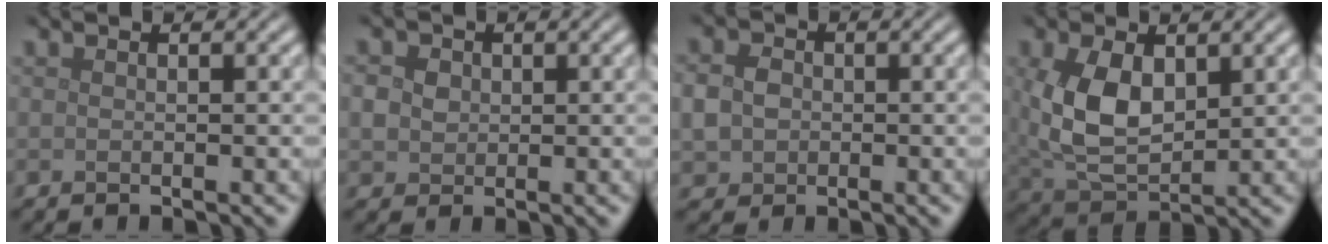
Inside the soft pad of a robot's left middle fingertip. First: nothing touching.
{"total": 3.8, "force": [1.2, 3.1, 1.8], "torque": [-0.030, 0.017, 0.006]}
{"total": 3.1, "force": [-0.3, 2.8, 1.5], "torque": [-0.027, 0.000, -0.006]}
{"total": 7.3, "force": [1.4, 4.4, 5.7], "torque": [-0.135, -0.003, 0.035]}